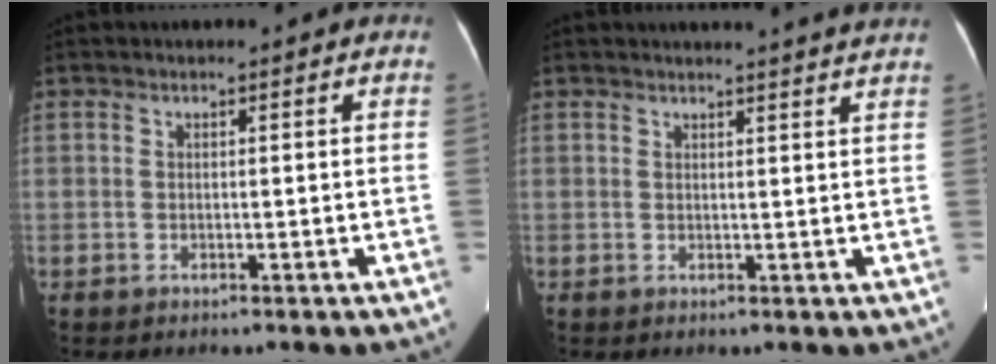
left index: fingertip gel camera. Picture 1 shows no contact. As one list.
[{"total": 7.8, "force": [7.4, -0.8, 2.3], "torque": [-0.023, -0.025, 0.063]}]